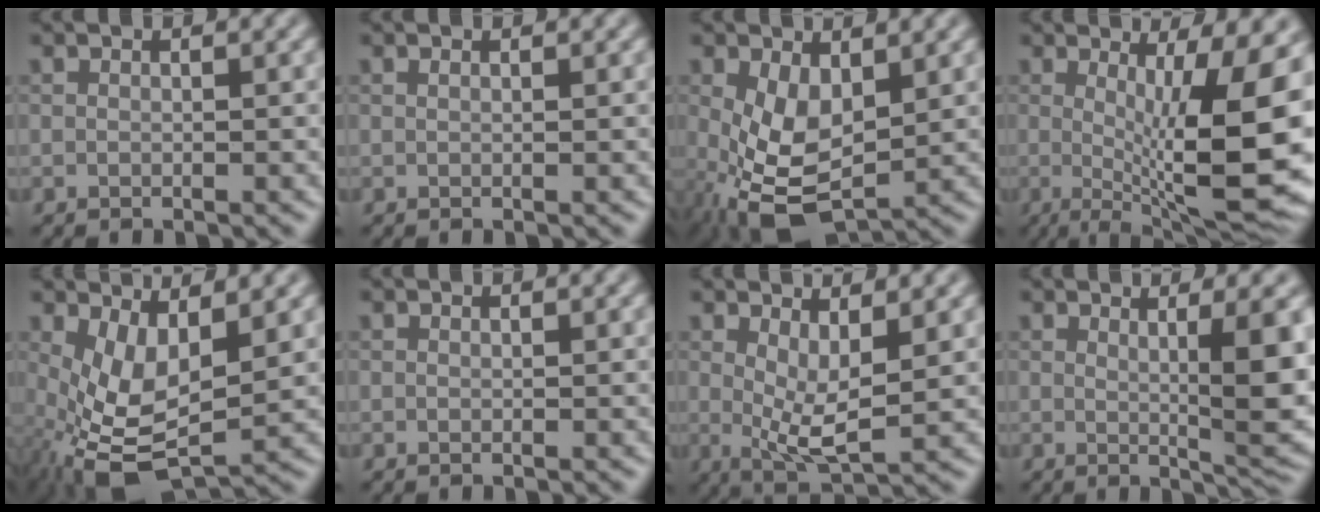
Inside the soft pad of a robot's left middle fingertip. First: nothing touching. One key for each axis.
{"total": 0.6, "fx": 0.4, "fy": 0.2, "fz": 0.5, "tx": -0.005, "ty": 0.000, "tz": 0.003}
{"total": 6.7, "fx": -0.5, "fy": 3.8, "fz": 5.5, "tx": -0.132, "ty": -0.010, "tz": -0.002}
{"total": 11.8, "fx": 0.0, "fy": 3.0, "fz": 11.4, "tx": -0.147, "ty": -0.008, "tz": -0.002}
{"total": 7.4, "fx": -0.6, "fy": 3.5, "fz": 6.5, "tx": -0.143, "ty": -0.008, "tz": -0.011}
{"total": 0.0}
{"total": 4.7, "fx": 1.0, "fy": 1.6, "fz": 4.3, "tx": -0.082, "ty": -0.017, "tz": 0.023}
{"total": 6.4, "fx": 1.2, "fy": 1.4, "fz": 6.1, "tx": -0.076, "ty": -0.013, "tz": 0.023}